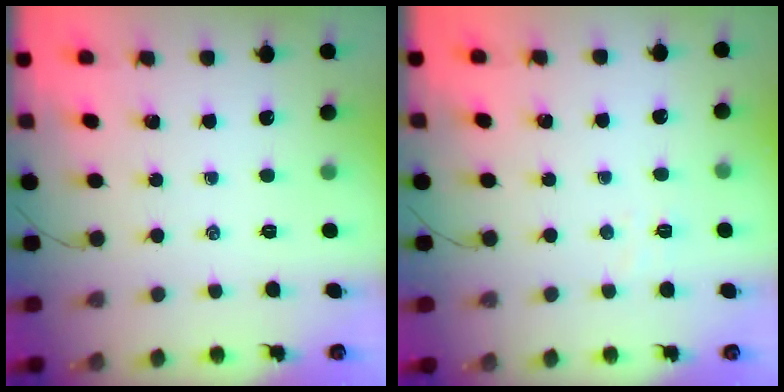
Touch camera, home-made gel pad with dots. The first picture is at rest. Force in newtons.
{"total": 2.5, "press": 2.4, "slide": 0.8}